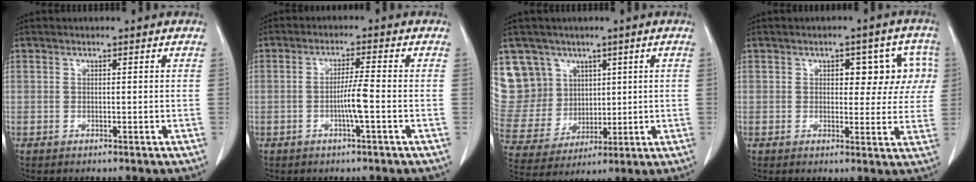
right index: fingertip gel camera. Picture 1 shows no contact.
{"total": 4.1, "force": [-1.1, -0.4, 3.9], "torque": [-0.074, -0.001, -0.022]}
{"total": 12.1, "force": [6.4, 10.2, 1.3], "torque": [-0.053, 0.050, 0.150]}
{"total": 7.6, "force": [2.1, 4.0, 6.1], "torque": [-0.054, 0.030, 0.023]}